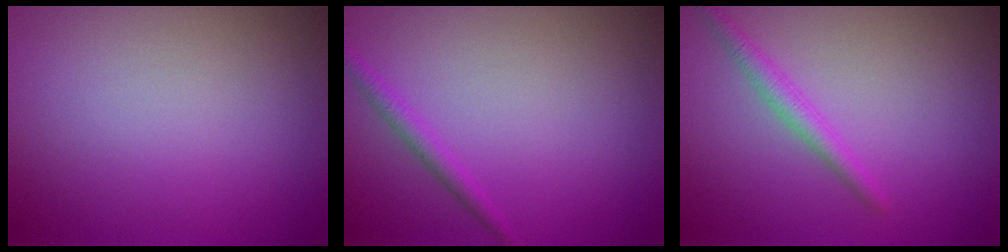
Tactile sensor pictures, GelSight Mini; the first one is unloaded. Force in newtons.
{"total": 1.4, "press": 1.4, "slide": 0.1}
{"total": 1.9, "press": 1.9, "slide": 0.1}